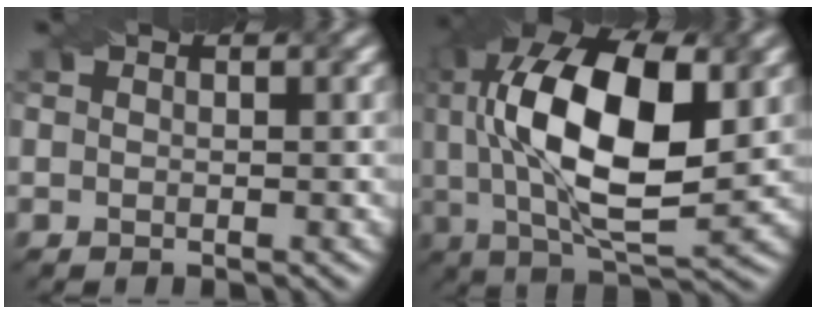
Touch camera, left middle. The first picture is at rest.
{"total": 15.2, "force": [2.4, 6.9, 13.3], "torque": [-0.249, 0.006, 0.041]}